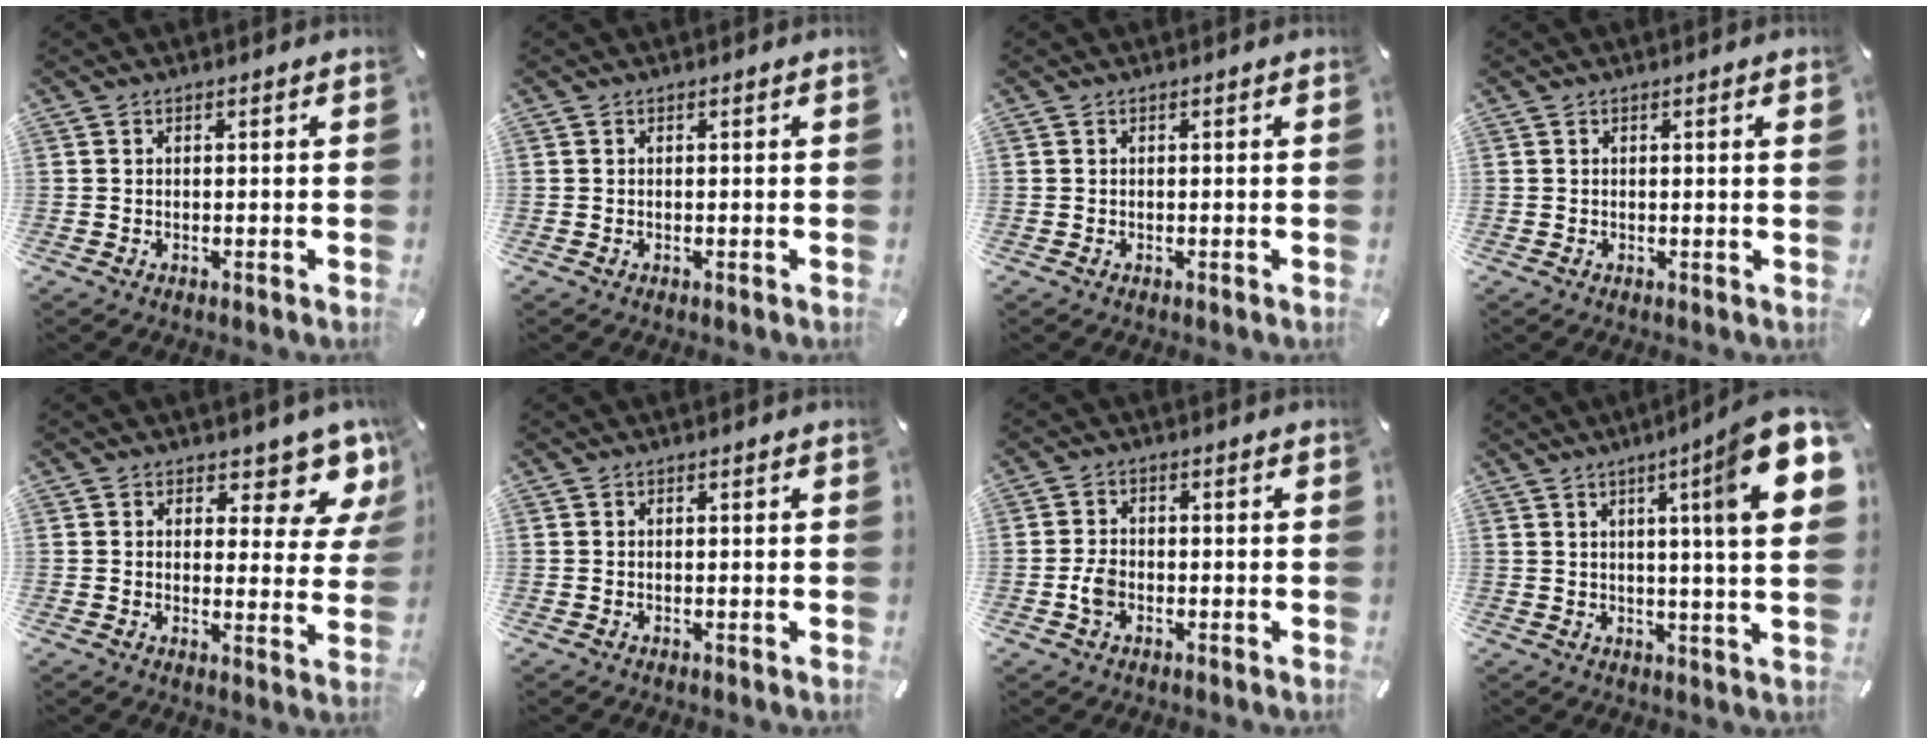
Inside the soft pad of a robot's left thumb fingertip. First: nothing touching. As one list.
[{"total": 0.0}, {"total": 0.0}, {"total": 1.2, "force": [0.3, 0.1, 1.1], "torque": [-0.021, -0.001, 0.004]}, {"total": 8.6, "force": [6.3, 4.1, 4.2], "torque": [-0.033, -0.060, 0.104]}, {"total": 0.0}, {"total": 3.4, "force": [-1.0, 2.4, 2.2], "torque": [-0.051, 0.003, -0.022]}, {"total": 16.2, "force": [6.1, 0.6, 15.0], "torque": [-0.229, -0.037, 0.078]}]